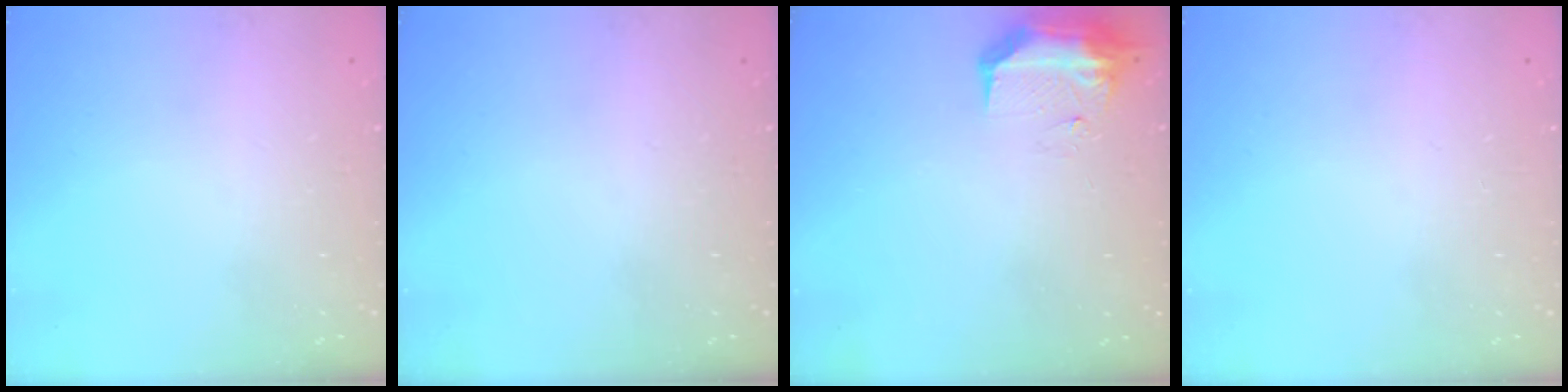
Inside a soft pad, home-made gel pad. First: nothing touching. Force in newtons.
{"total": 0.0}
{"total": 15.7, "press": 10.5, "slide": 11.7}
{"total": 0.0}